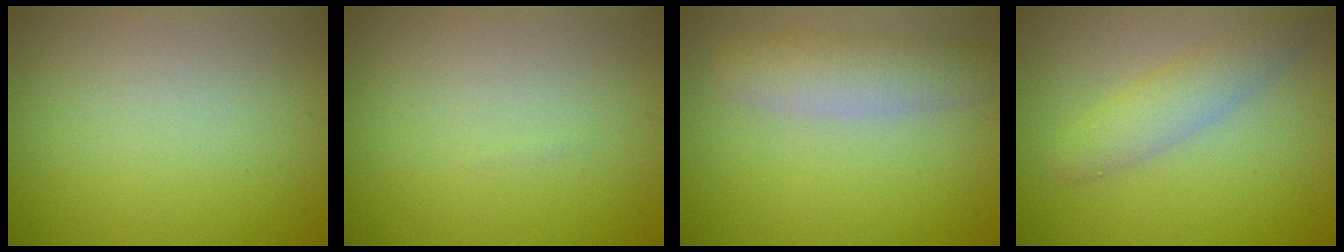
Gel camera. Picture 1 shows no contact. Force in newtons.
{"total": 0.0}
{"total": 4.1, "press": 4.1, "slide": 0.1}
{"total": 3.0, "press": 2.9, "slide": 0.2}